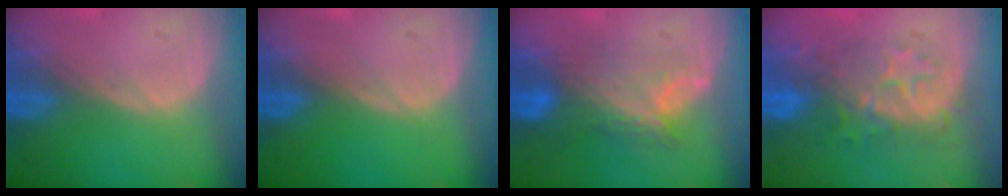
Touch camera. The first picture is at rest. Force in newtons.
{"total": 0.0}
{"total": 7.8, "press": 7.4, "slide": 2.7}
{"total": 8.4, "press": 8.1, "slide": 2.0}